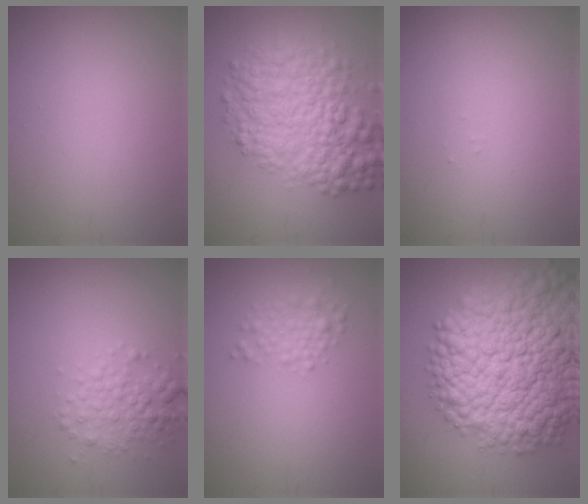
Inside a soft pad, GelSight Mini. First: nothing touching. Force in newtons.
{"total": 7.6, "press": 7.6, "slide": 0.2}
{"total": 0.0}
{"total": 2.7, "press": 2.7, "slide": 0.0}
{"total": 2.2, "press": 2.2, "slide": 0.1}
{"total": 17.1, "press": 17.1, "slide": 0.8}